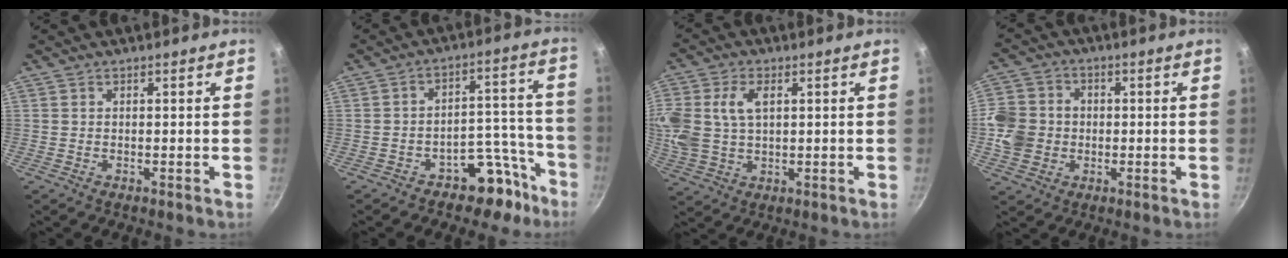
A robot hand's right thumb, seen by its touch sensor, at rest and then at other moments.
{"total": 9.6, "force": [-6.7, 5.2, 4.5], "torque": [-0.022, 0.094, -0.101]}
{"total": 13.8, "force": [2.7, 8.9, 10.1], "torque": [-0.253, 0.004, 0.057]}
{"total": 12.0, "force": [-1.1, 10.3, 6.0], "torque": [-0.107, 0.020, -0.023]}